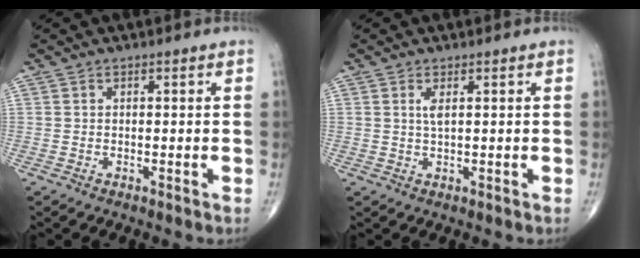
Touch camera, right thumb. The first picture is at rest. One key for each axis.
{"total": 1.6, "fx": 0.6, "fy": 0.3, "fz": 1.5, "tx": -0.031, "ty": -0.004, "tz": 0.013}